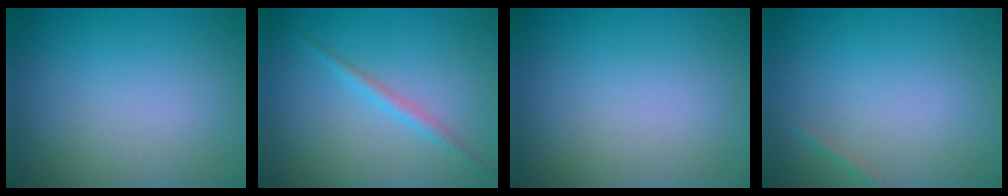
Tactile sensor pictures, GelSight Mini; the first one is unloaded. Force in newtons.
{"total": 1.3, "press": 1.3, "slide": 0.0}
{"total": 0.0}
{"total": 0.6, "press": 0.6, "slide": 0.0}